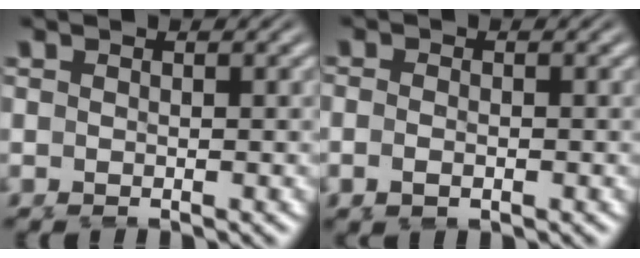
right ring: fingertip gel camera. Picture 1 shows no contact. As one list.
[{"total": 1.8, "force": [-0.9, 1.2, 1.0], "torque": [-0.030, -0.008, -0.017]}]